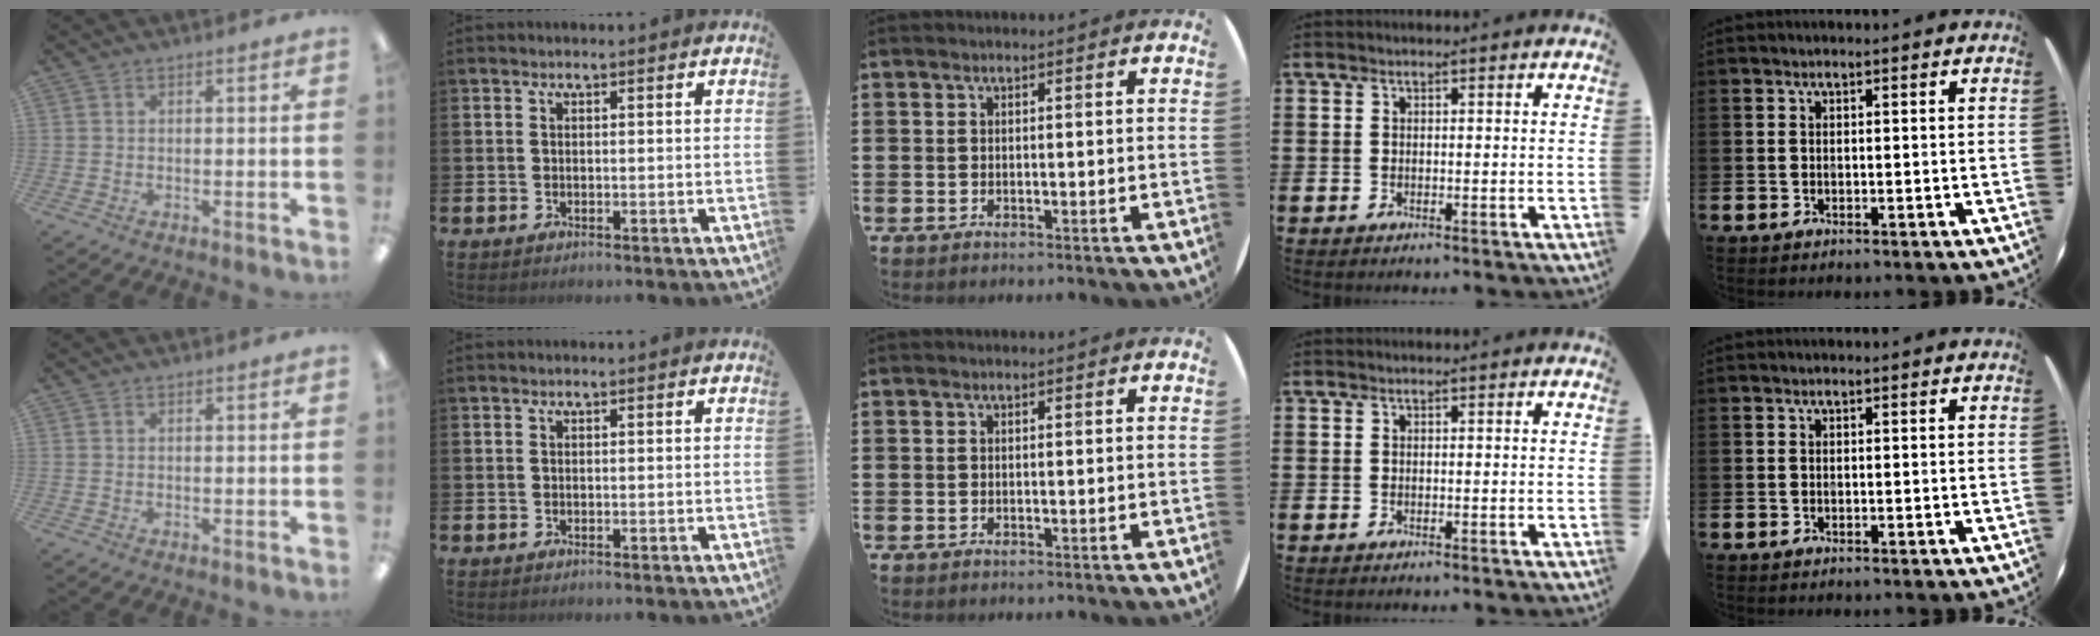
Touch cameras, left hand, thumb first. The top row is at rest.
{}